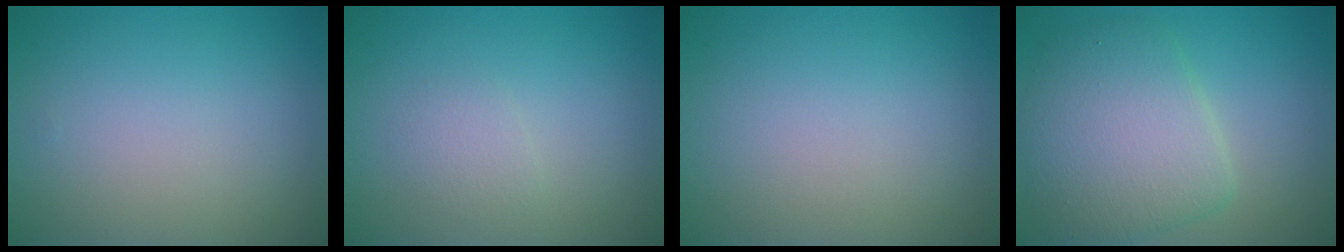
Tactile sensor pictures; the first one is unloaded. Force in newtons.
{"total": 1.3, "press": 1.3, "slide": 0.2}
{"total": 0.0}
{"total": 6.4, "press": 6.4, "slide": 0.2}